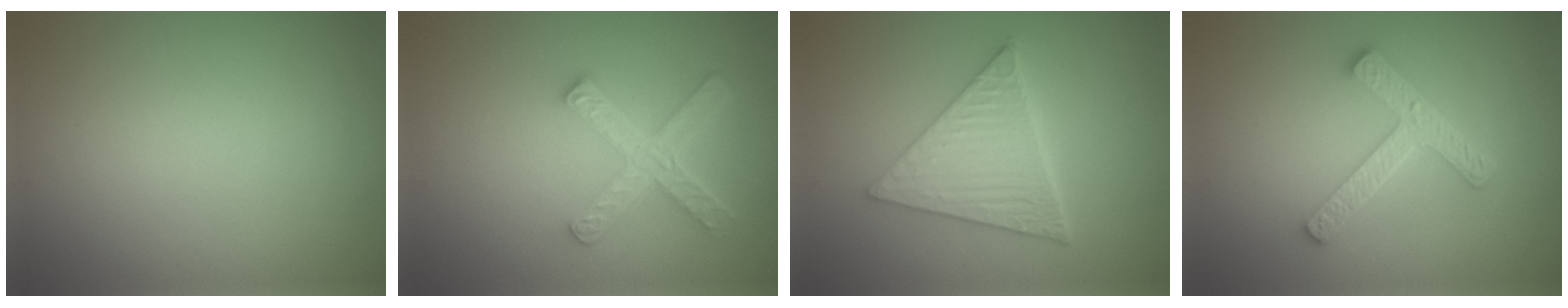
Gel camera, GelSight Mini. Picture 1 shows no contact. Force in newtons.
{"total": 4.5, "press": 3.3, "slide": 3.0}
{"total": 5.9, "press": 4.3, "slide": 4.1}
{"total": 4.3, "press": 3.3, "slide": 2.9}